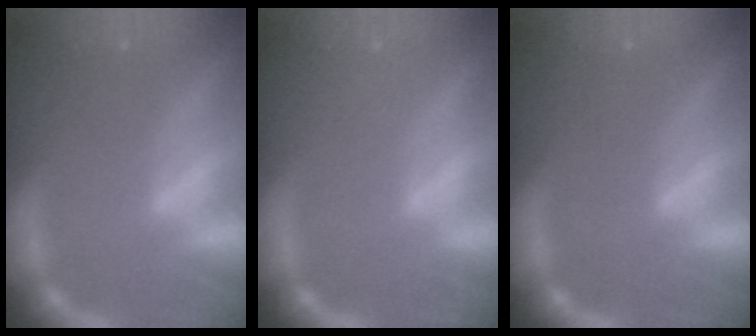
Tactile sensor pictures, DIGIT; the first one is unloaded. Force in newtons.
{"total": 1.0}
{"total": 0.0}